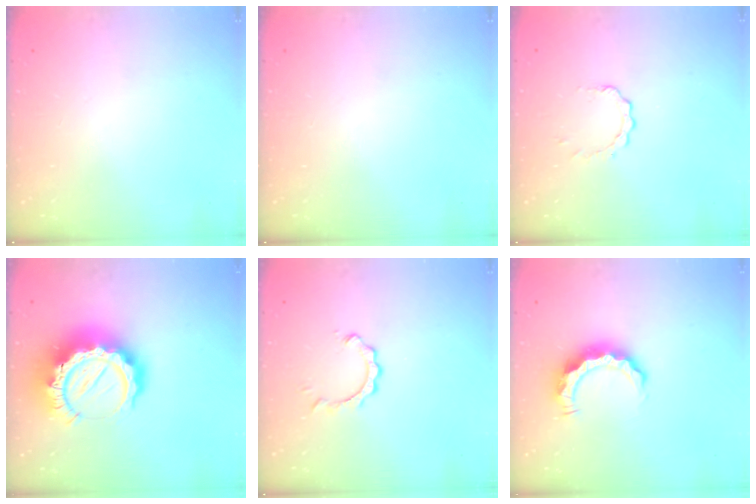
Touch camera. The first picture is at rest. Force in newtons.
{"total": 0.0}
{"total": 2.8, "press": 2.8, "slide": 0.3}
{"total": 18.2, "press": 18.1, "slide": 1.7}
{"total": 2.0, "press": 2.0, "slide": 0.2}
{"total": 8.1, "press": 8.1, "slide": 0.3}